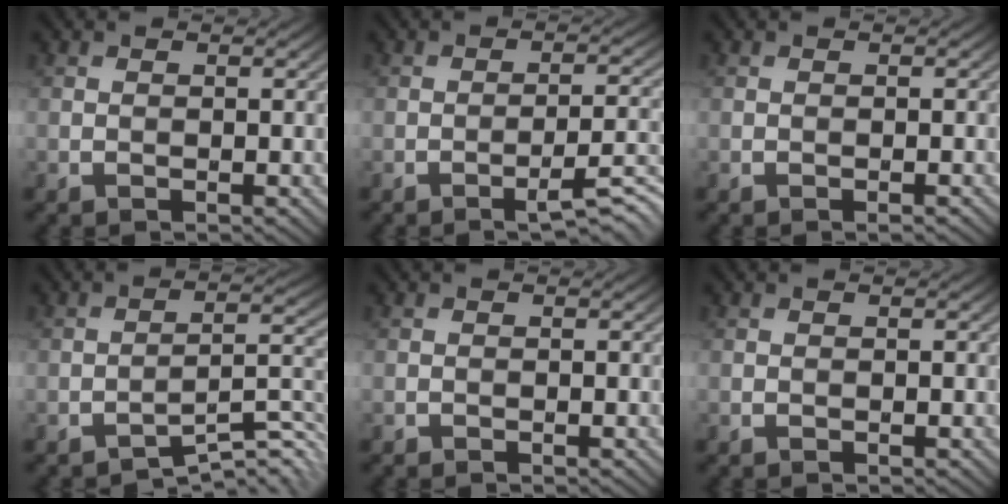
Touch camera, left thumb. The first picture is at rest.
{"total": 3.6, "force": [-2.4, -0.1, 2.7], "torque": [-0.041, 0.011, -0.031]}
{"total": 0.6, "force": [-0.5, -0.1, 0.3], "torque": [-0.003, 0.003, -0.010]}
{"total": 4.3, "force": [-3.8, 0.2, 1.8], "torque": [-0.014, 0.009, -0.060]}
{"total": 0.5, "force": [-0.5, -0.2, -0.2], "torque": [0.006, 0.002, -0.010]}
{"total": 0.0}